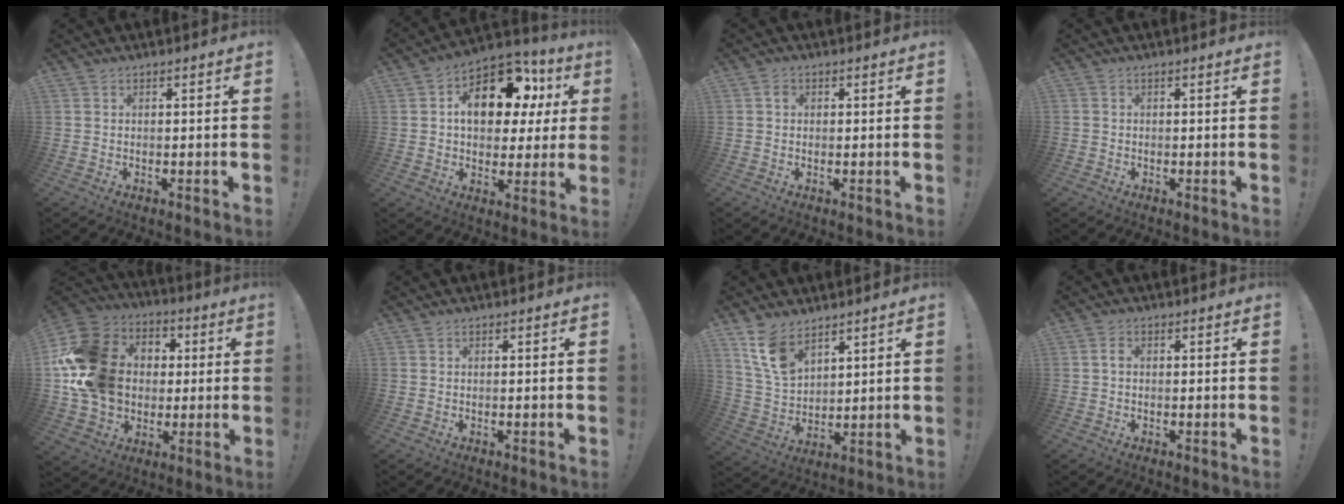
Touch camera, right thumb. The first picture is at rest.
{"total": 17.7, "force": [5.6, 10.7, 12.9], "torque": [-0.194, -0.015, 0.097]}
{"total": 1.4, "force": [0.2, 1.0, 0.9], "torque": [-0.012, 0.003, 0.002]}
{"total": 0.5, "force": [-0.3, 0.4, 0.2], "torque": [-0.002, 0.002, -0.004]}
{"total": 22.0, "force": [1.5, 18.2, 12.3], "torque": [-0.208, 0.006, 0.057]}
{"total": 0.0}
{"total": 10.8, "force": [7.4, 5.8, 5.4], "torque": [-0.103, -0.037, 0.146]}
{"total": 1.4, "force": [-0.2, 0.9, 1.0], "torque": [-0.015, 0.003, -0.005]}